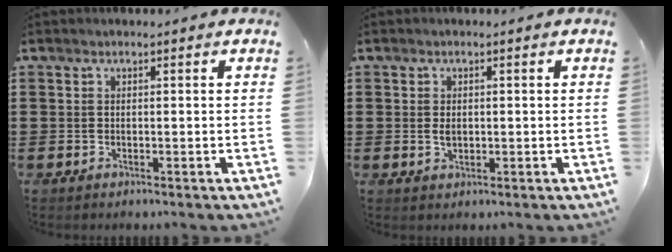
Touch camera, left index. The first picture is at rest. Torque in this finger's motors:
{"motor_torque": [0.36, 0.29, 0.17, 0.01]}